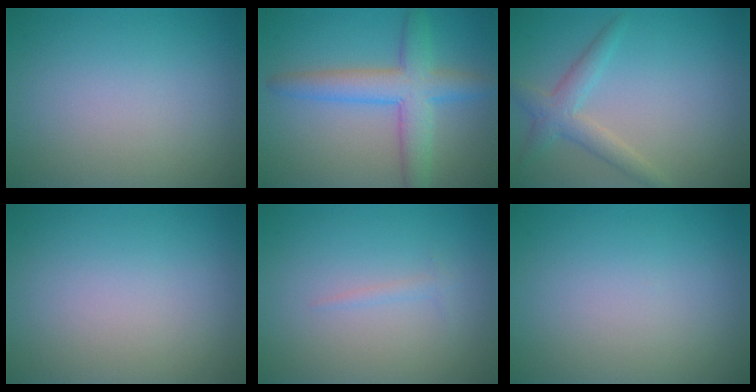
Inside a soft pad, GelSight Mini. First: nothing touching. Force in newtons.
{"total": 5.4, "press": 5.4, "slide": 0.1}
{"total": 2.8, "press": 2.7, "slide": 0.2}
{"total": 0.0}
{"total": 0.7, "press": 0.7, "slide": 0.0}
{"total": 0.0}